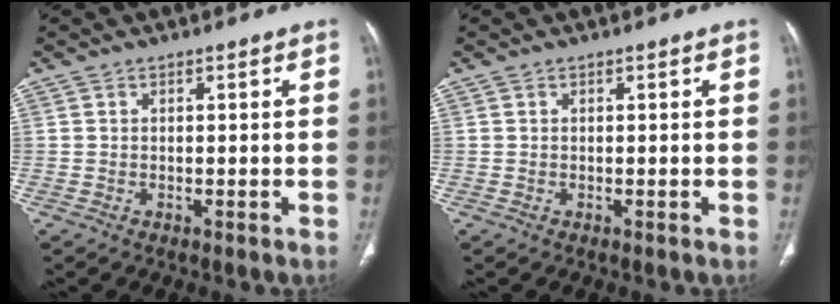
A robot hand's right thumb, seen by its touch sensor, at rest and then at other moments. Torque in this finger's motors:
{"motor_torque": [0.05, -0.11, 0.21, 0.10, 0.04]}